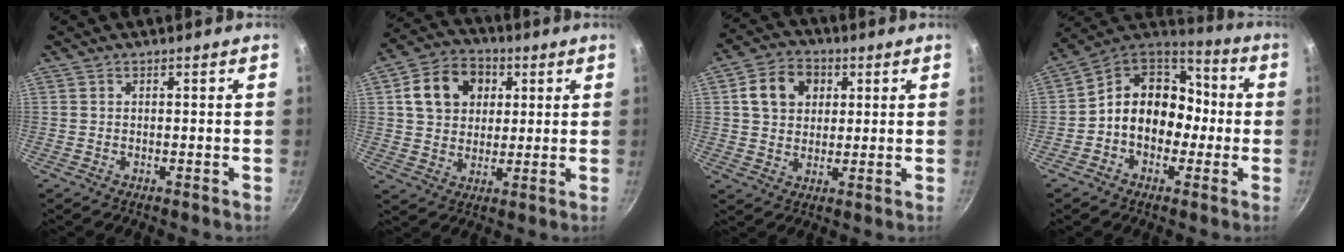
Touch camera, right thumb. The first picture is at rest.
{"total": 12.5, "force": [3.5, 10.0, 6.6], "torque": [-0.093, 0.010, 0.051]}
{"total": 9.6, "force": [2.8, 7.7, 5.0], "torque": [-0.066, 0.009, 0.037]}
{"total": 14.4, "force": [-1.6, 11.6, 8.4], "torque": [-0.083, 0.049, -0.046]}